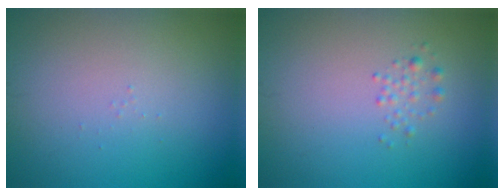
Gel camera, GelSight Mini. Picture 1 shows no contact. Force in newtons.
{"total": 1.0, "press": 1.0, "slide": 0.0}